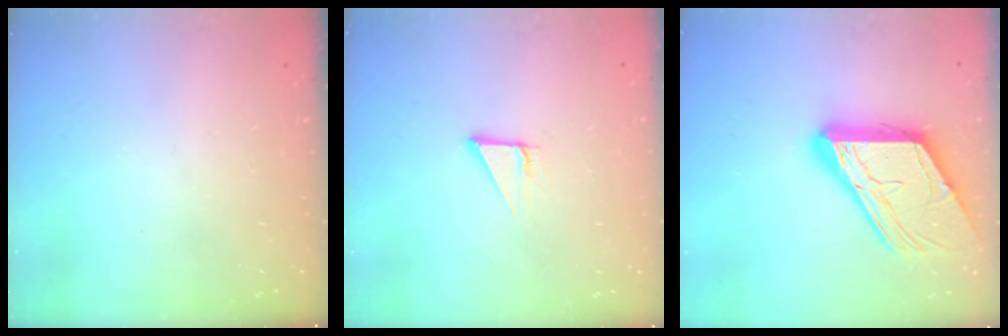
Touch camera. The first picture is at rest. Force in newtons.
{"total": 2.9, "press": 2.9, "slide": 0.1}
{"total": 18.5, "press": 18.4, "slide": 1.9}